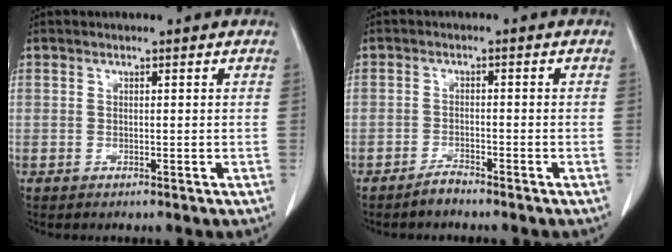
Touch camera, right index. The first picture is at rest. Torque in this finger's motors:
{"motor_torque": [-0.36, -0.31, -0.13, -0.05]}